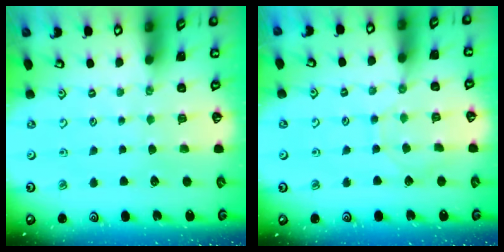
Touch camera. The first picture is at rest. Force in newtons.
{"total": 6.6, "press": 6.5, "slide": 0.7}